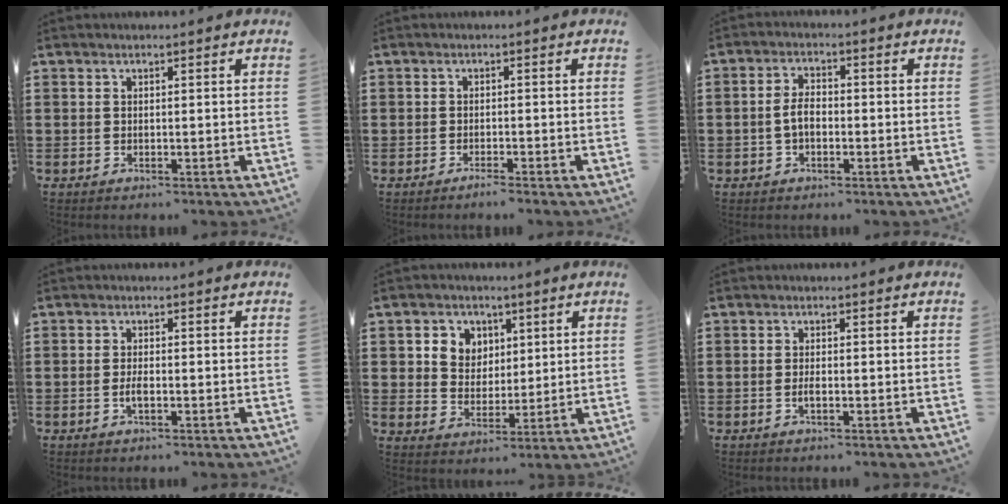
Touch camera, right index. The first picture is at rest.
{"total": 1.2, "force": [-1.1, 0.0, 0.4], "torque": [-0.010, -0.002, -0.021]}
{"total": 3.5, "force": [-0.7, 1.9, 2.9], "torque": [-0.069, 0.001, -0.018]}
{"total": 2.0, "force": [-0.6, 0.7, 1.8], "torque": [-0.042, -0.003, -0.012]}
{"total": 5.0, "force": [1.9, 4.5, 0.9], "torque": [-0.034, 0.014, 0.031]}
{"total": 1.4, "force": [-0.4, 0.5, 1.3], "torque": [-0.024, -0.002, -0.007]}